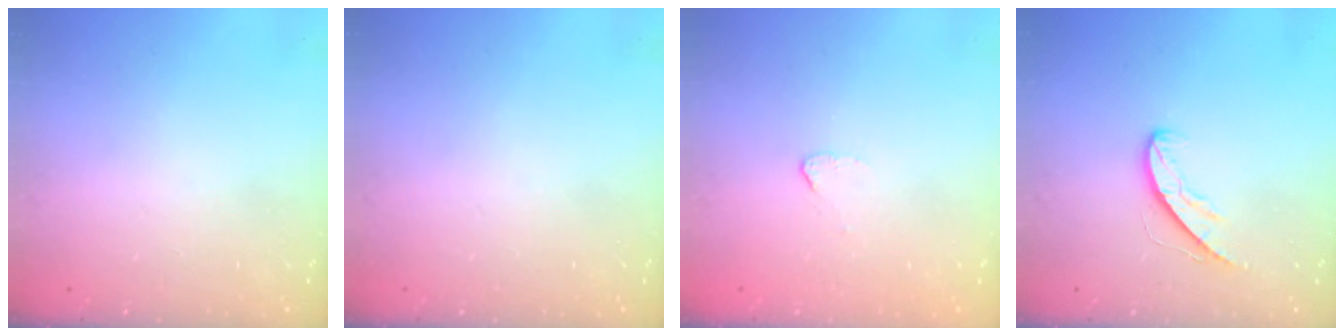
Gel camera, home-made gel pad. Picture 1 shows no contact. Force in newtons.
{"total": 0.0}
{"total": 2.5, "press": 2.5, "slide": 0.2}
{"total": 6.0, "press": 6.0, "slide": 0.5}